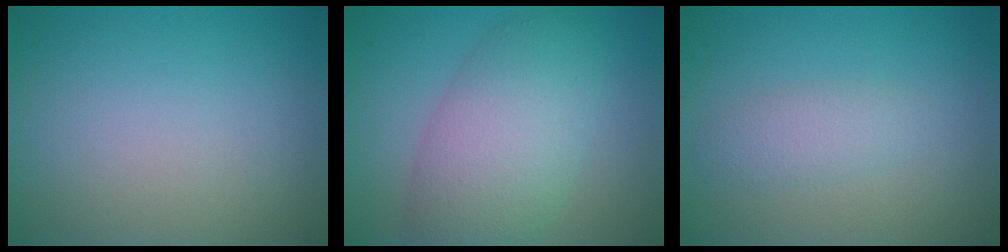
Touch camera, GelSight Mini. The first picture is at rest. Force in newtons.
{"total": 7.5, "press": 7.5, "slide": 0.3}
{"total": 2.0, "press": 2.0, "slide": 0.1}